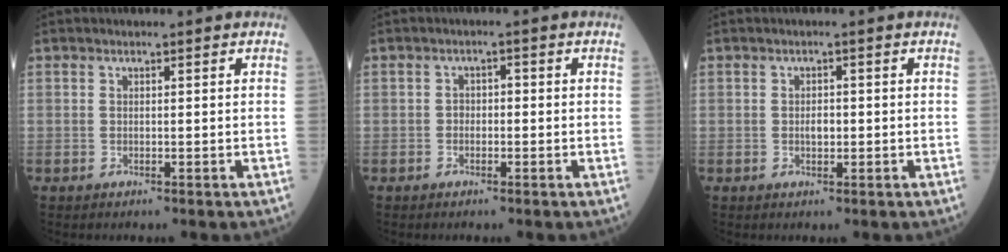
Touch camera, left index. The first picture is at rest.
{"total": 1.2, "force": [-0.5, 0.8, 0.8], "torque": [-0.007, 0.001, -0.013]}
{"total": 1.3, "force": [-0.3, 0.7, 1.1], "torque": [-0.019, -0.002, -0.005]}